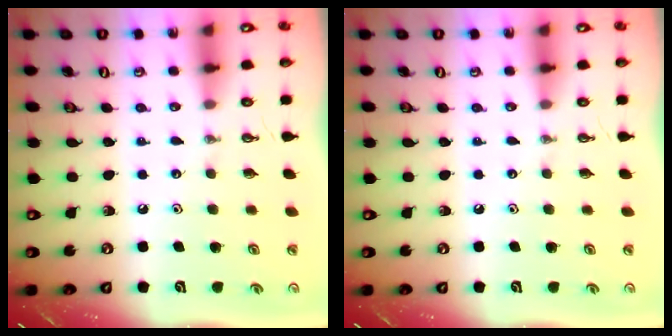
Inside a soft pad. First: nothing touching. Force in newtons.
{"total": 0.0}